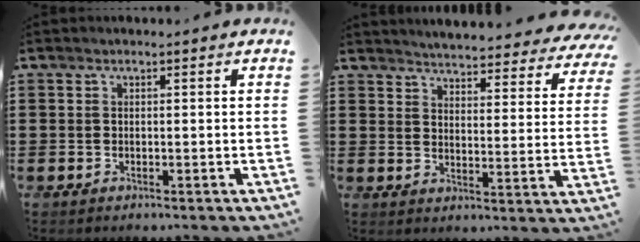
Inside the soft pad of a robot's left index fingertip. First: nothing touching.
{"total": 4.3, "force": [4.2, -0.4, 0.6], "torque": [-0.027, -0.041, 0.068]}